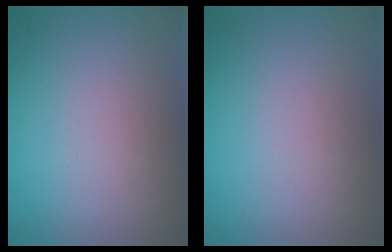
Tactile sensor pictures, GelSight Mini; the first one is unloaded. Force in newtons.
{"total": 0.0}